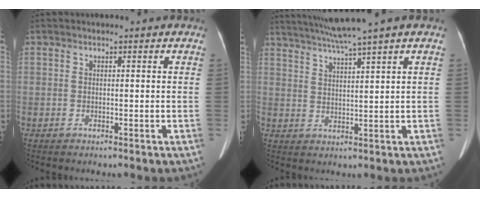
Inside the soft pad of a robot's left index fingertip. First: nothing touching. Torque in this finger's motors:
{"motor_torque": [0.85, -1.28, 0.11, 0.03]}